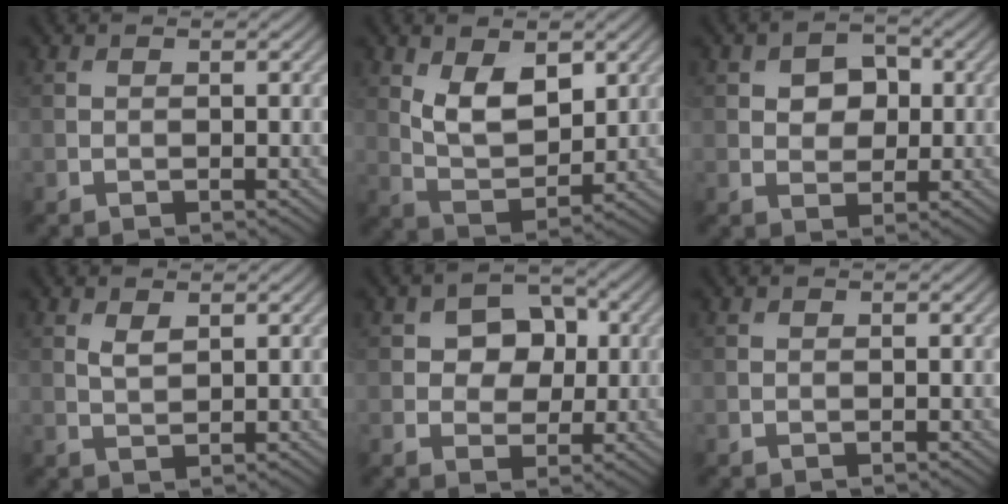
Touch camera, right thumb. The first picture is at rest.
{"total": 7.0, "force": [2.7, 3.8, 5.3], "torque": [-0.105, -0.012, 0.055]}
{"total": 4.0, "force": [0.7, 3.0, 2.5], "torque": [-0.042, 0.004, 0.002]}
{"total": 1.8, "force": [1.0, 0.7, 1.3], "torque": [-0.032, -0.003, 0.024]}
{"total": 5.5, "force": [0.8, 4.3, 3.4], "torque": [-0.055, 0.005, -0.003]}
{"total": 0.0}